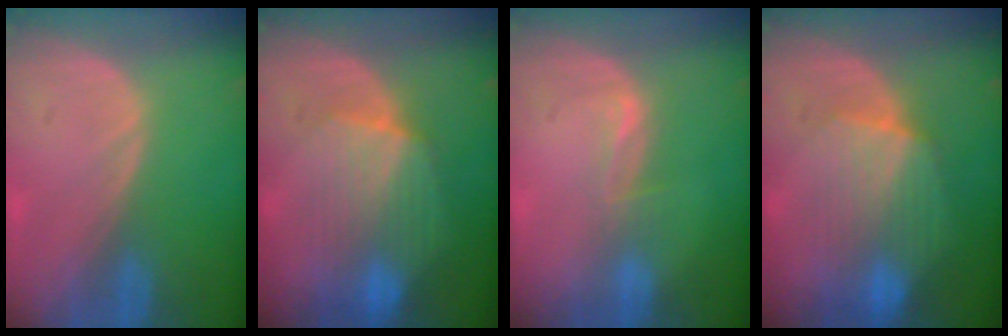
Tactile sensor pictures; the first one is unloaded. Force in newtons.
{"total": 8.3, "press": 8.1, "slide": 2.0}
{"total": 2.2, "press": 1.7, "slide": 1.4}
{"total": 8.3, "press": 8.1, "slide": 2.0}